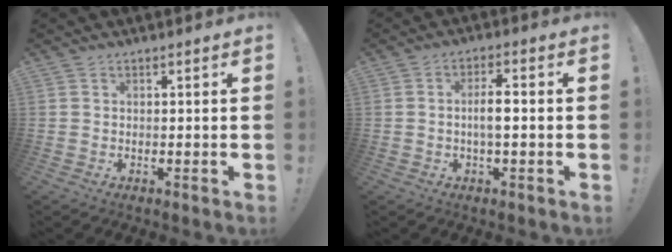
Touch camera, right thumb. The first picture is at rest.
{"total": 5.3, "force": [-0.6, 1.6, 5.0], "torque": [-0.087, 0.008, -0.013]}